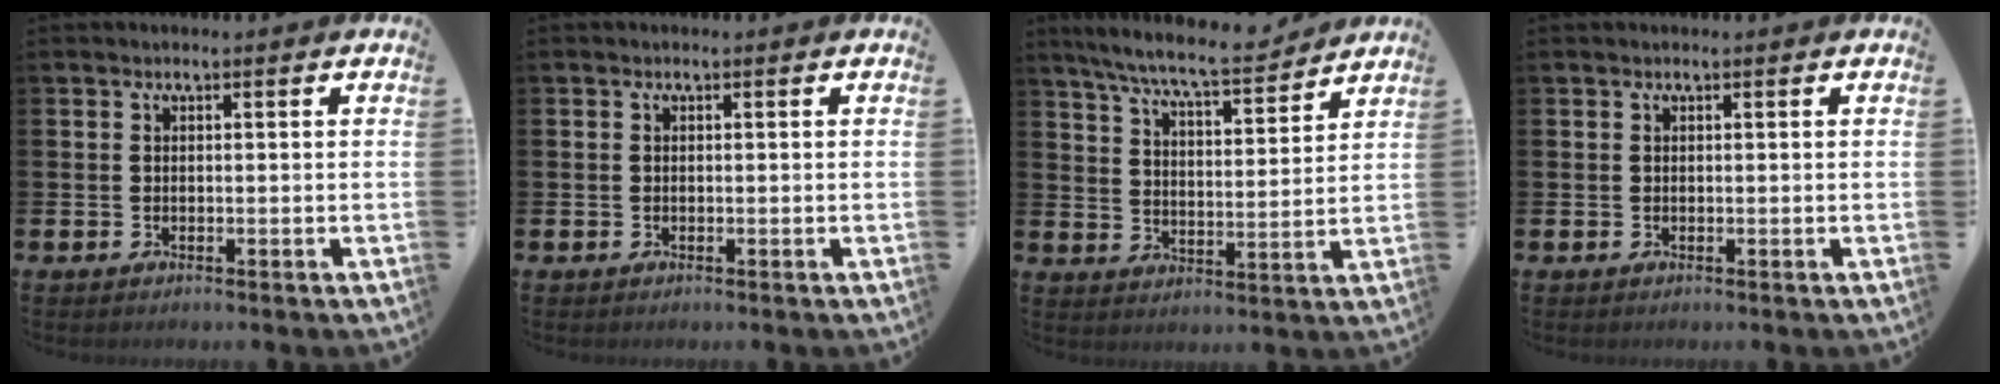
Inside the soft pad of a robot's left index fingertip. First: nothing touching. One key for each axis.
{"total": 0.0}
{"total": 8.1, "fx": 7.5, "fy": 0.7, "fz": 3.0, "tx": -0.090, "ty": -0.043, "tz": 0.133}
{"total": 0.0}